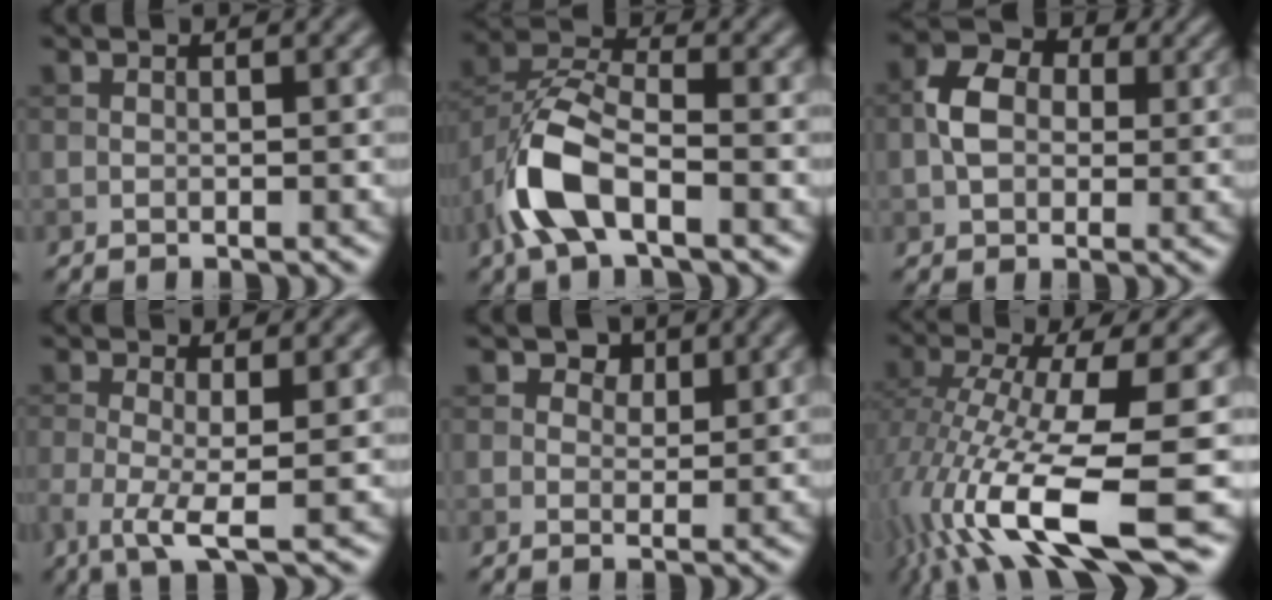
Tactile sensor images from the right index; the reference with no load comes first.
{"total": 7.3, "force": [-3.3, 3.3, 5.6], "torque": [-0.116, 0.004, -0.073]}
{"total": 5.4, "force": [0.5, 4.1, 3.6], "torque": [-0.066, 0.007, 0.006]}
{"total": 3.9, "force": [-1.1, 0.9, 3.7], "torque": [-0.081, -0.011, -0.023]}
{"total": 2.5, "force": [1.4, 1.7, 1.1], "torque": [-0.013, -0.008, 0.018]}
{"total": 13.9, "force": [-4.9, 3.8, 12.4], "torque": [-0.253, -0.018, -0.076]}